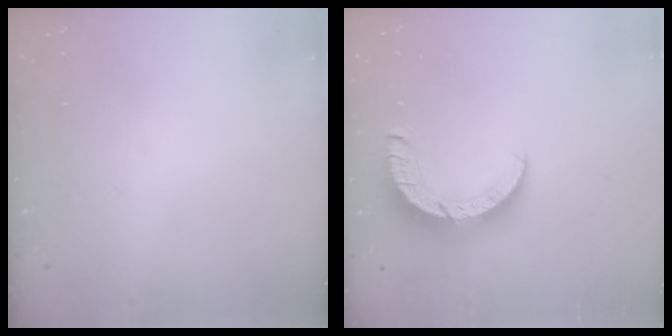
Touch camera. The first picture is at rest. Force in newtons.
{"total": 8.5, "press": 8.5, "slide": 0.8}